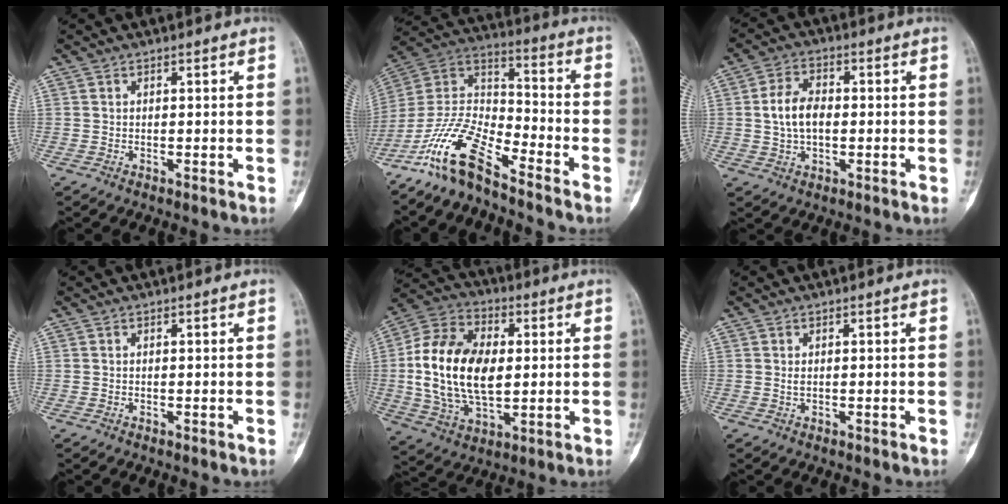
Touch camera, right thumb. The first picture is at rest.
{"total": 14.2, "force": [-10.7, 4.2, 8.4], "torque": [-0.162, 0.077, -0.214]}
{"total": 7.4, "force": [0.1, 4.6, 5.7], "torque": [-0.099, 0.012, -0.001]}
{"total": 0.0}
{"total": 18.9, "force": [1.0, 11.4, 15.0], "torque": [-0.283, 0.007, 0.021]}
{"total": 0.5, "force": [0.1, 0.3, 0.4], "torque": [-0.009, -0.001, 0.002]}